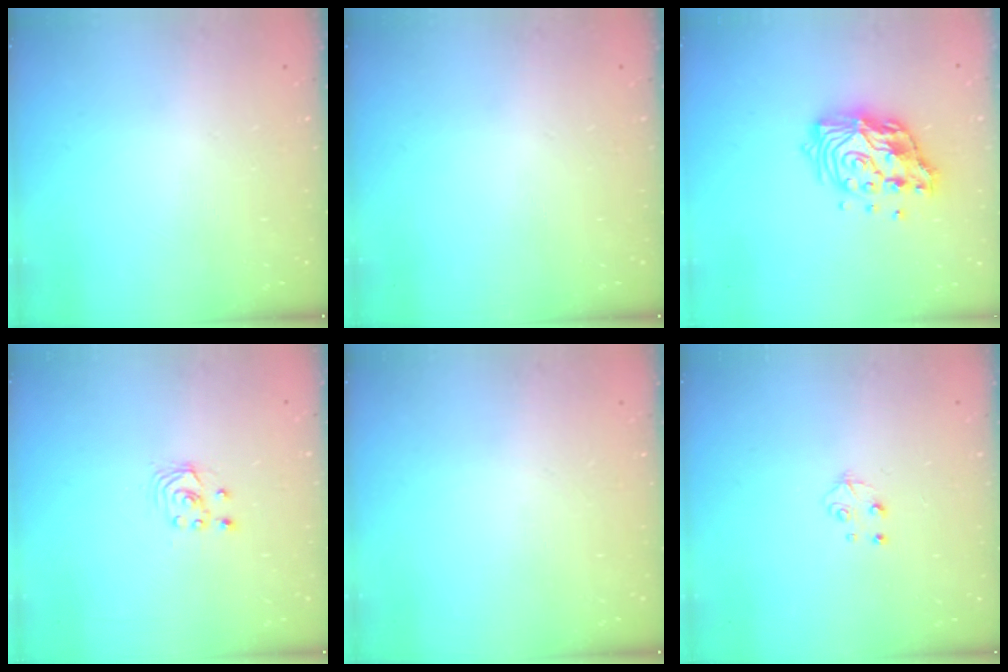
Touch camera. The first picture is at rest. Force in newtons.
{"total": 0.0}
{"total": 14.9, "press": 14.8, "slide": 1.5}
{"total": 1.7, "press": 1.7, "slide": 0.2}
{"total": 0.0}
{"total": 4.9, "press": 4.8, "slide": 0.6}